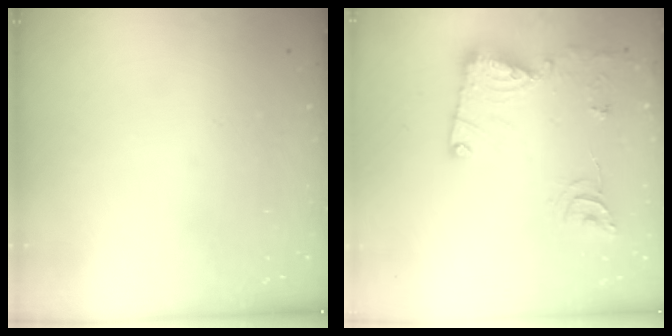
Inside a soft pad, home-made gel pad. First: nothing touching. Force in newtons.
{"total": 14.7, "press": 14.7, "slide": 0.7}